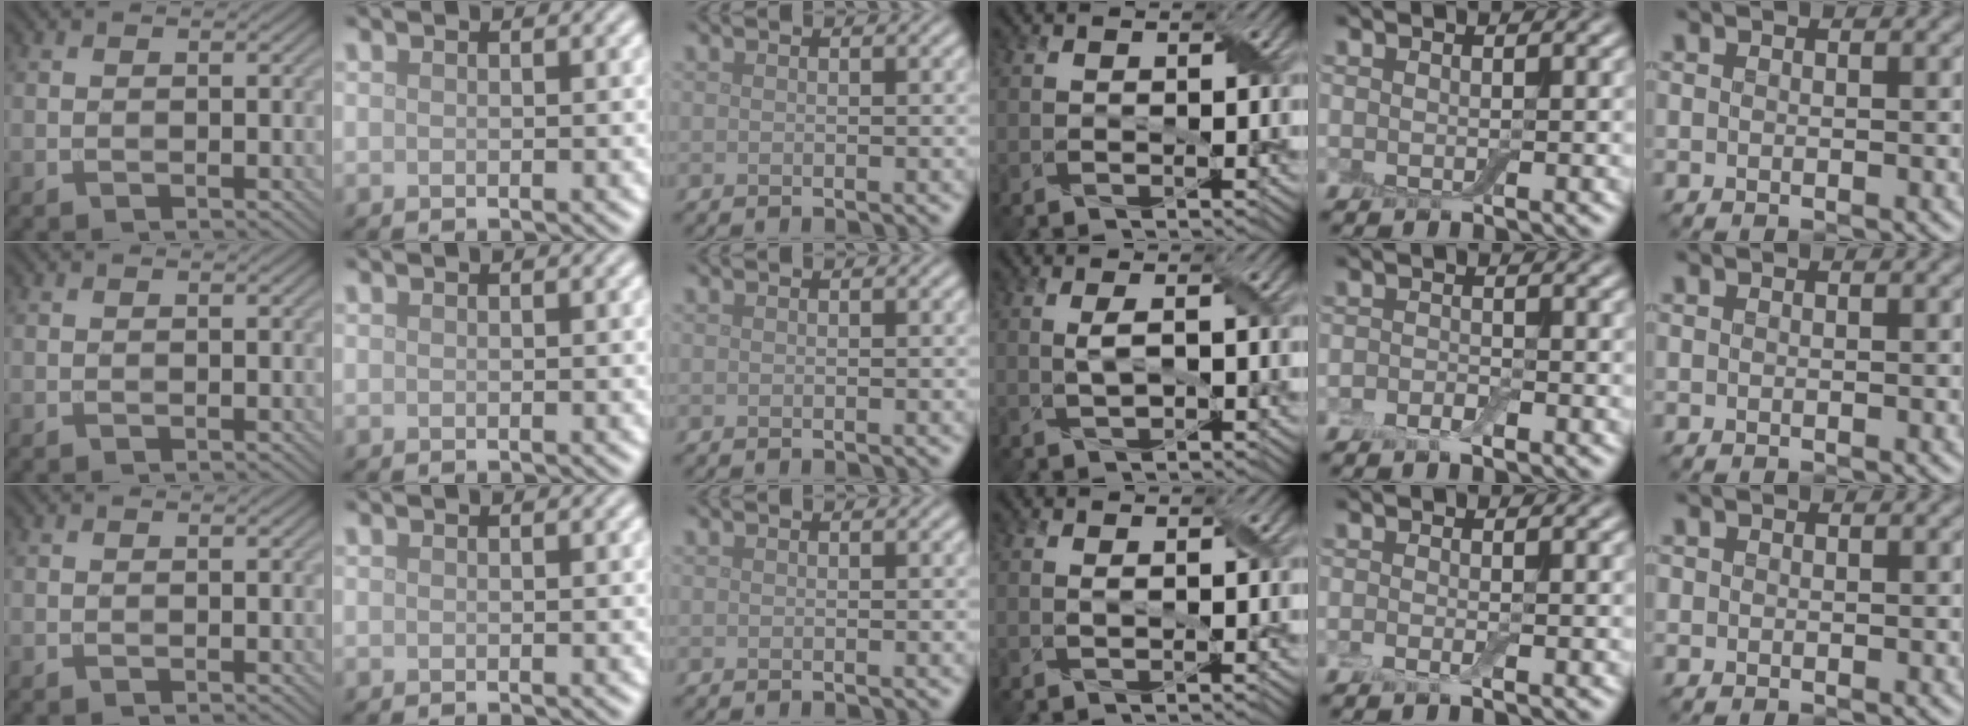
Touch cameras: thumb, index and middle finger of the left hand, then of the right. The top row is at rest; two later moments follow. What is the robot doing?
{"motion": "fold", "object": "aluminum foil"}